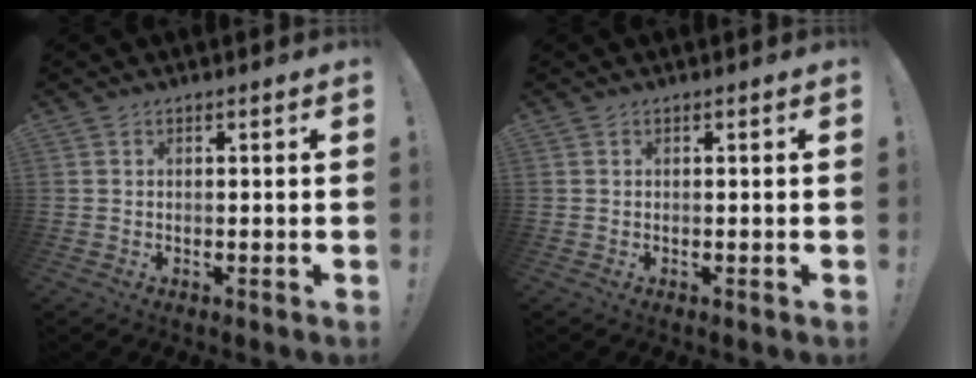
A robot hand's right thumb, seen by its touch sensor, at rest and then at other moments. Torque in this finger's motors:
{"motor_torque": [0.00, 0.00, 0.01, -0.01, 0.00]}